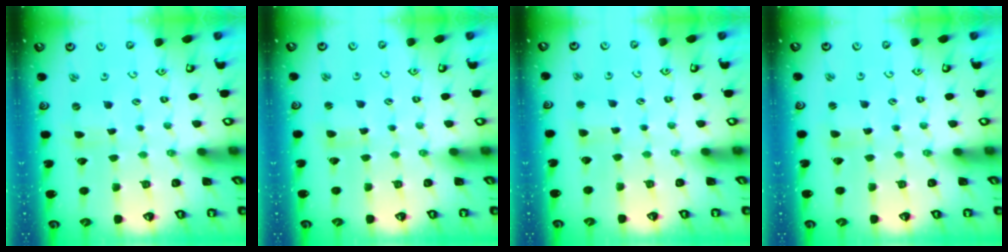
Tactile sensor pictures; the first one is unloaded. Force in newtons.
{"total": 1.7, "press": 1.7, "slide": 0.3}
{"total": 2.6, "press": 2.6, "slide": 0.4}
{"total": 1.1, "press": 1.1, "slide": 0.2}